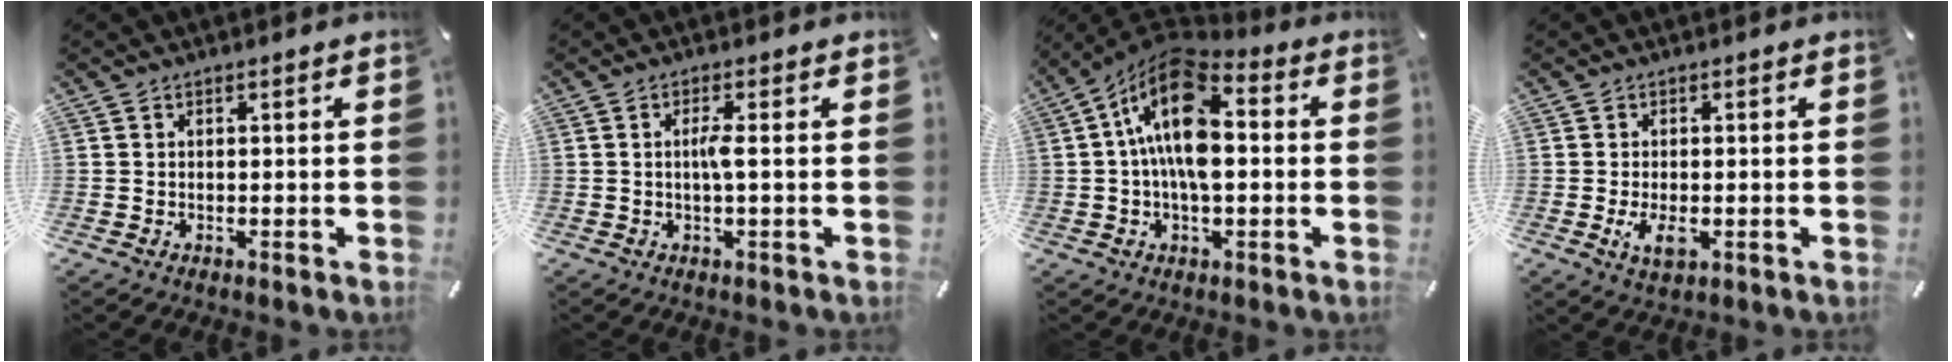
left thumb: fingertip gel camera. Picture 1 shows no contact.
{"total": 3.5, "force": [0.0, 0.4, 3.5], "torque": [-0.068, -0.003, -0.002]}
{"total": 15.4, "force": [1.6, 8.0, 13.0], "torque": [-0.248, -0.010, 0.027]}
{"total": 4.3, "force": [-1.1, 2.3, 3.5], "torque": [-0.087, -0.005, -0.022]}